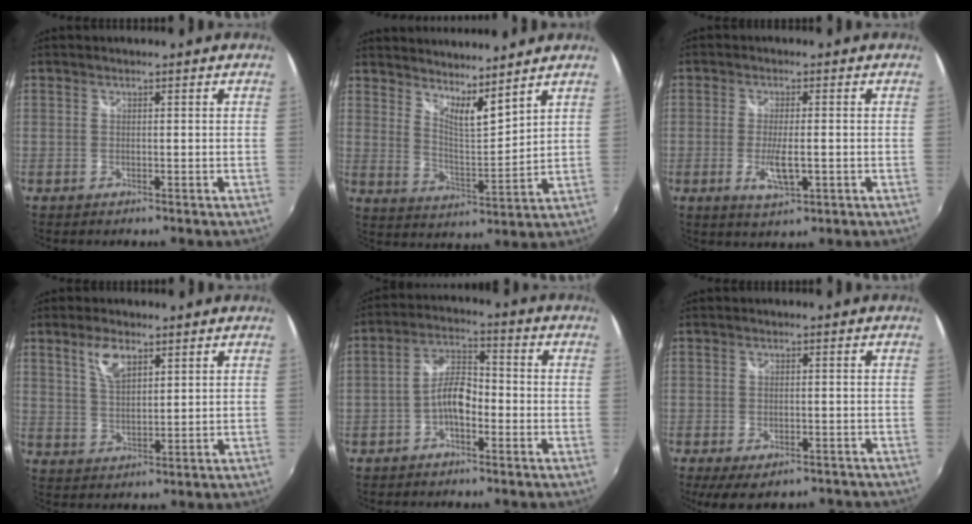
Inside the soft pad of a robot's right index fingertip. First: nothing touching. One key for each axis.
{"total": 8.1, "fx": 7.0, "fy": 0.9, "fz": 4.0, "tx": -0.057, "ty": -0.015, "tz": 0.113}
{"total": 5.6, "fx": -1.7, "fy": 1.6, "fz": 5.1, "tx": -0.099, "ty": -0.014, "tz": -0.027}
{"total": 5.7, "fx": 3.2, "fy": 2.6, "fz": 3.9, "tx": -0.072, "ty": 0.006, "tz": 0.060}
{"total": 6.2, "fx": -2.8, "fy": 2.9, "fz": 4.7, "tx": -0.096, "ty": 0.017, "tz": -0.052}
{"total": 10.2, "fx": -7.8, "fy": 4.0, "fz": 5.3, "tx": -0.112, "ty": -0.022, "tz": -0.108}